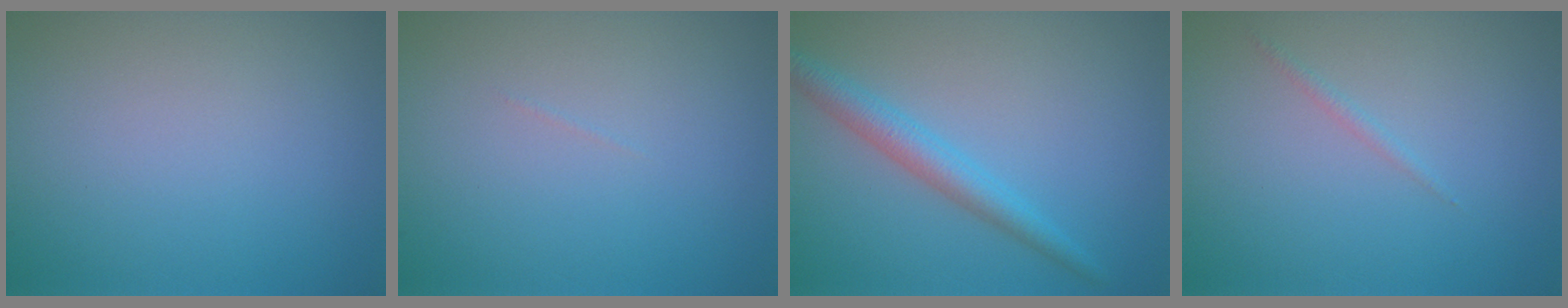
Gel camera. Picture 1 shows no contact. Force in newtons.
{"total": 0.0}
{"total": 2.9, "press": 2.9, "slide": 0.1}
{"total": 0.6, "press": 0.6, "slide": 0.0}